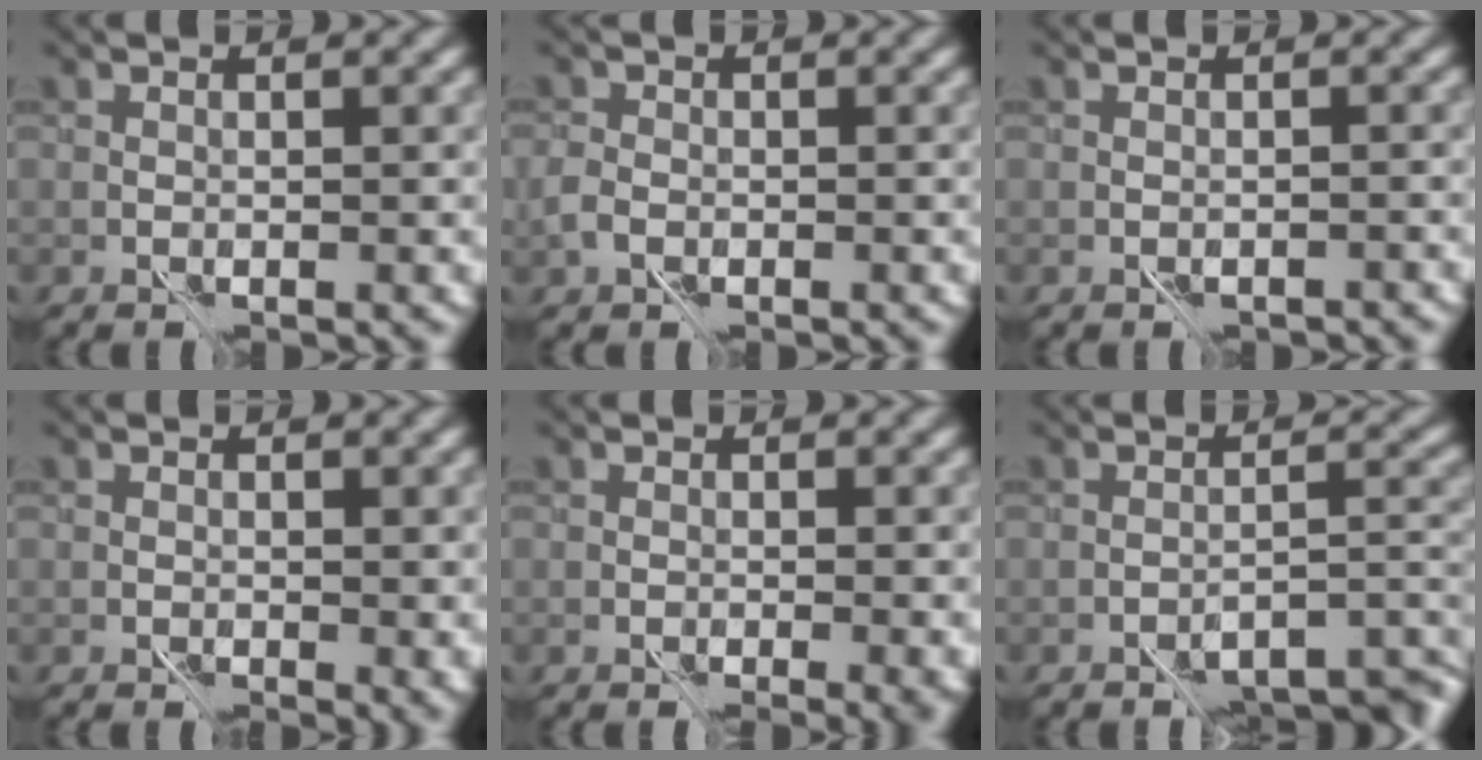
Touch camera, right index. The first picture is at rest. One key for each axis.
{"total": 2.4, "fx": -1.1, "fy": 1.7, "fz": 1.2, "tx": -0.024, "ty": -0.002, "tz": -0.029}
{"total": 1.7, "fx": -1.3, "fy": 0.6, "fz": 0.9, "tx": -0.008, "ty": -0.003, "tz": -0.017}
{"total": 1.5, "fx": 0.3, "fy": 0.9, "fz": 1.2, "tx": -0.016, "ty": -0.003, "tz": 0.005}
{"total": 1.8, "fx": -0.2, "fy": 0.7, "fz": 1.6, "tx": -0.021, "ty": -0.001, "tz": -0.005}
{"total": 5.8, "fx": -4.5, "fy": 1.3, "fz": 3.3, "tx": -0.041, "ty": -0.005, "tz": -0.059}